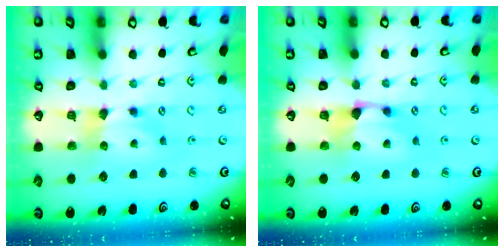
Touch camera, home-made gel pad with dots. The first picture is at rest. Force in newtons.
{"total": 1.2, "press": 0.3, "slide": 1.2}